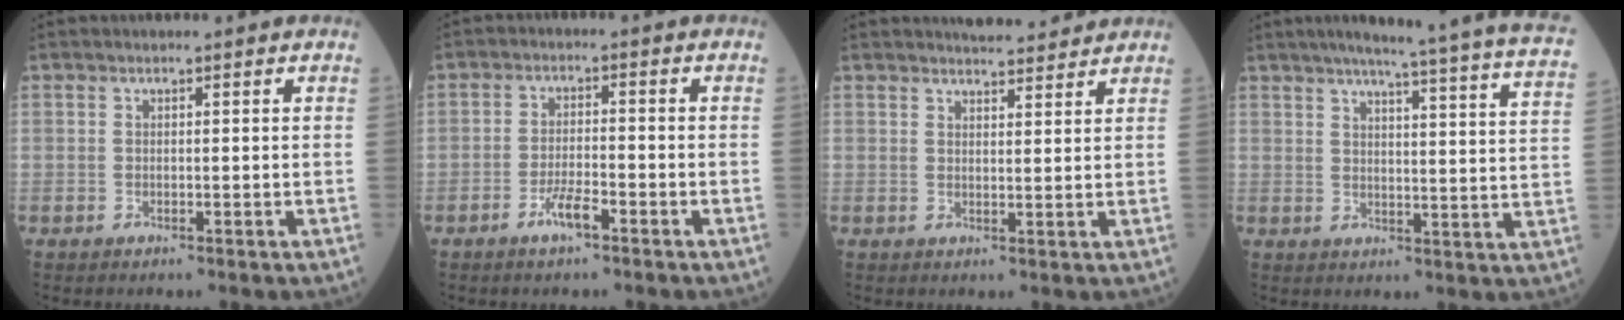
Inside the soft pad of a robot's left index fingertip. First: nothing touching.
{"total": 3.8, "force": [-2.5, 0.6, 2.8], "torque": [-0.057, -0.001, -0.047]}
{"total": 5.3, "force": [5.1, 0.8, 1.2], "torque": [-0.022, 0.010, 0.067]}
{"total": 24.2, "force": [20.7, -1.0, 12.6], "torque": [-0.179, -0.045, 0.242]}